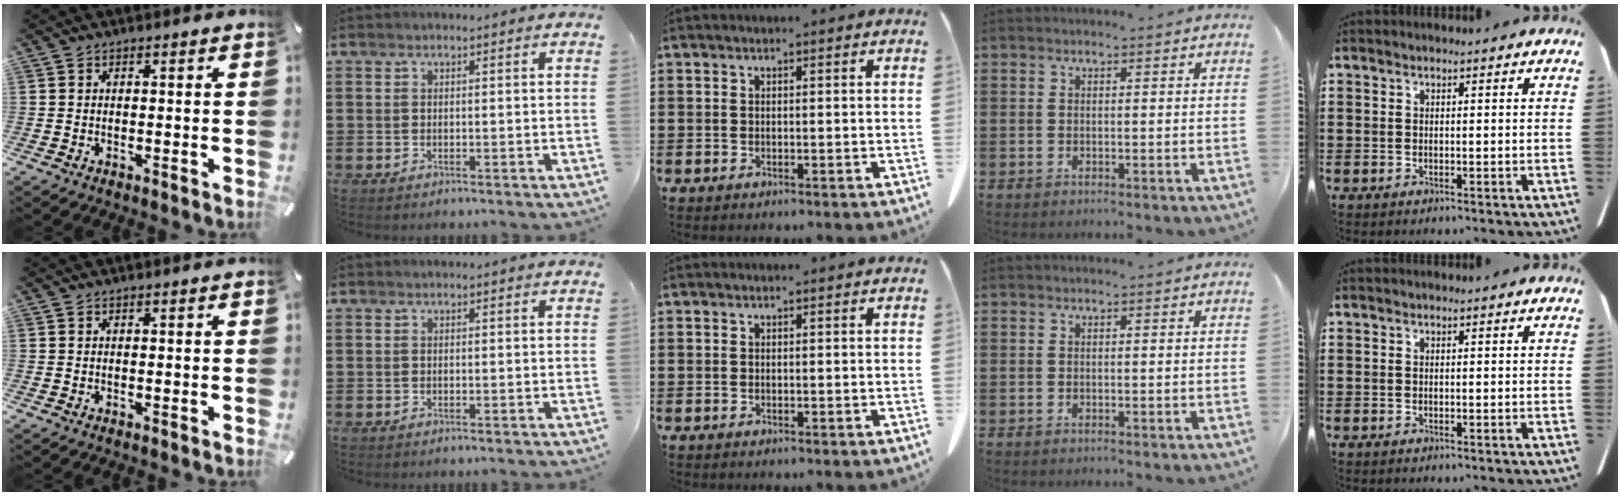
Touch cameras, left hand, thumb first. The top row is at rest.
{}